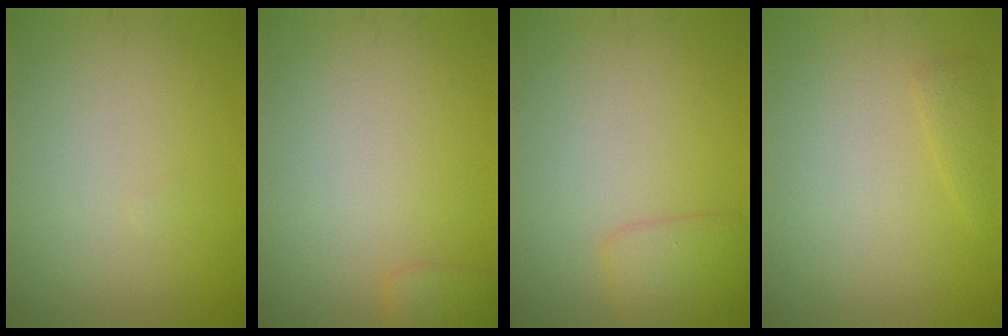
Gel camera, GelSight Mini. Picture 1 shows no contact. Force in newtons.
{"total": 1.5, "press": 1.5, "slide": 0.1}
{"total": 2.2, "press": 2.2, "slide": 0.2}
{"total": 1.1, "press": 1.1, "slide": 0.1}